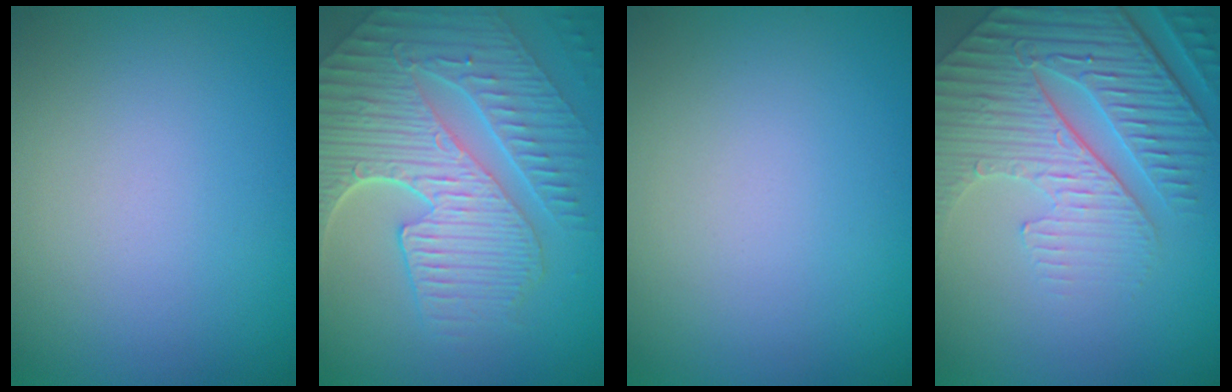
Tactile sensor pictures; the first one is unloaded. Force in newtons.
{"total": 9.6, "press": 6.5, "slide": 7.1}
{"total": 0.0}
{"total": 6.6, "press": 5.5, "slide": 3.7}